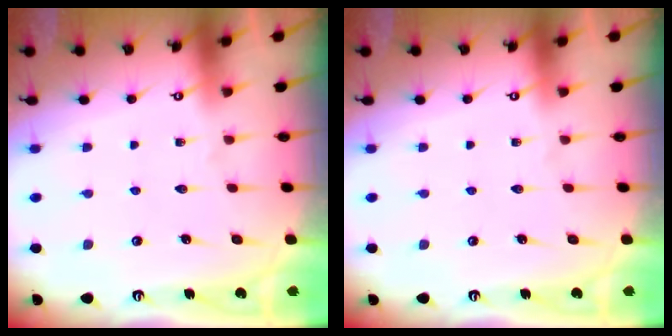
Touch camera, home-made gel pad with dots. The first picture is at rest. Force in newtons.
{"total": 0.0}